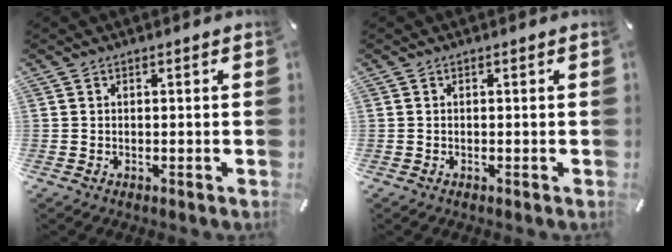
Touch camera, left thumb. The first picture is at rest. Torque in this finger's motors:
{"motor_torque": [0.00, 0.00, 0.00, 0.03, 0.00]}